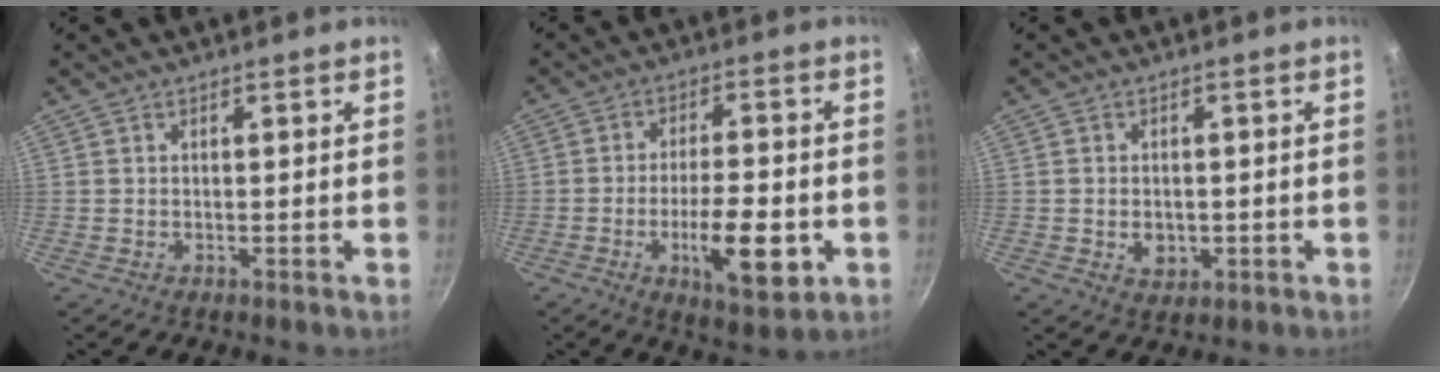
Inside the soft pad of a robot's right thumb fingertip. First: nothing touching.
{"total": 12.6, "force": [-3.8, 4.5, 11.2], "torque": [-0.162, 0.011, -0.055]}
{"total": 3.9, "force": [-0.7, 3.0, 2.3], "torque": [-0.028, 0.002, -0.005]}